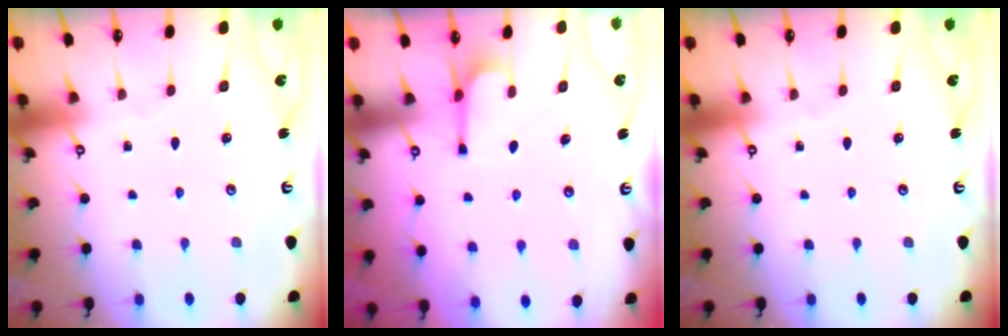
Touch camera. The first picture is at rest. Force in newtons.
{"total": 2.1, "press": 1.9, "slide": 0.8}
{"total": 0.0}